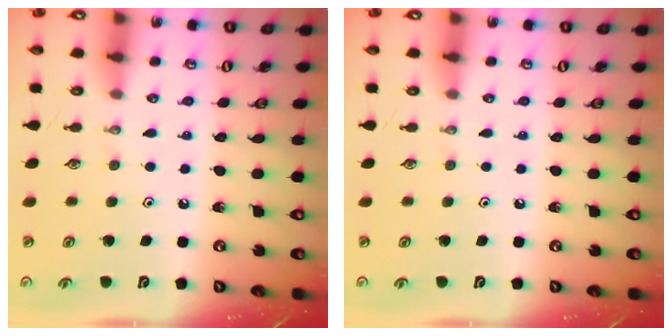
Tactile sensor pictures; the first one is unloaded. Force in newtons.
{"total": 0.0}